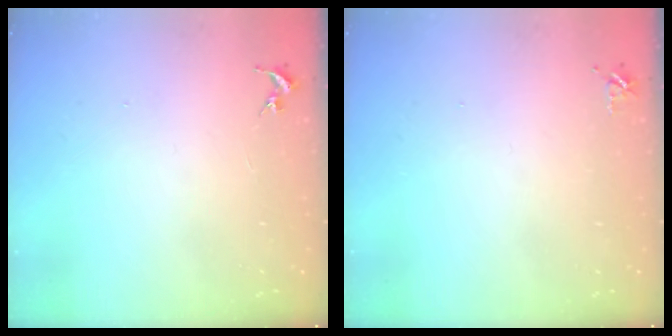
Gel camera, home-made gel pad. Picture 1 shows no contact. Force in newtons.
{"total": 4.1, "press": 4.1, "slide": 0.5}